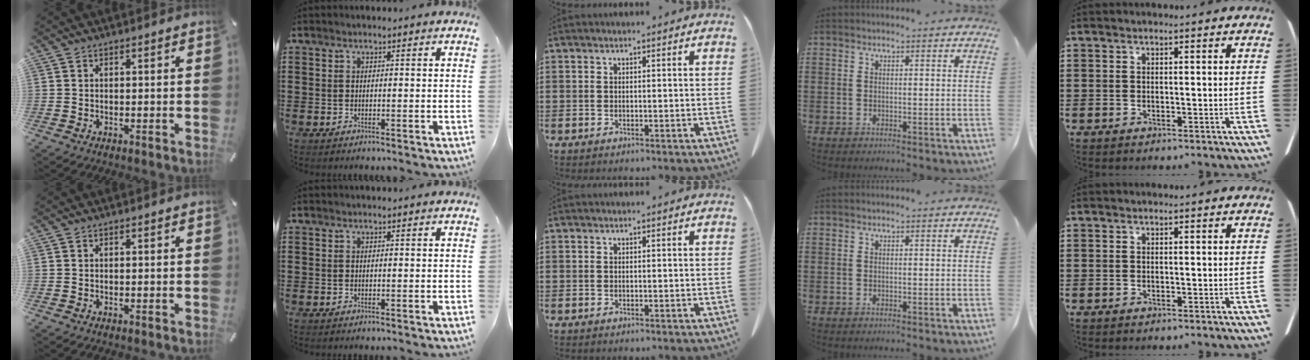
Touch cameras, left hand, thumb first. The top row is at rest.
{}